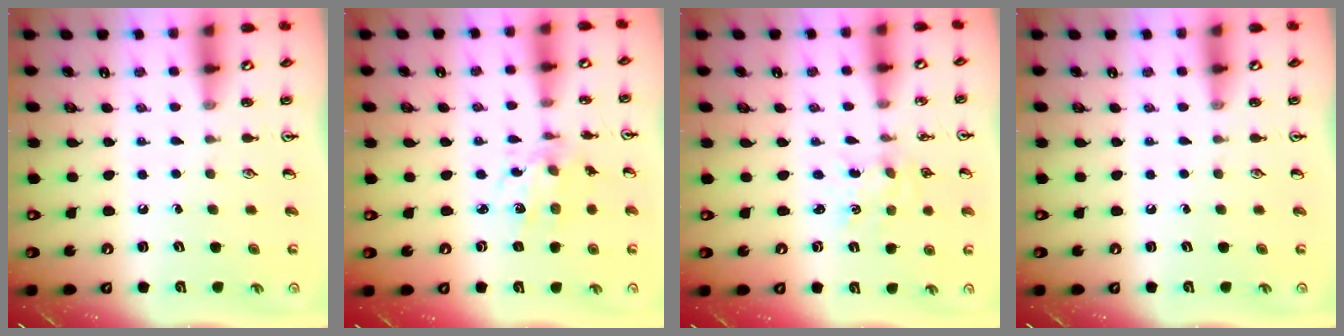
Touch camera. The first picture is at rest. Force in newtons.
{"total": 5.5, "press": 5.2, "slide": 1.7}
{"total": 1.6, "press": 1.6, "slide": 0.3}
{"total": 0.0}